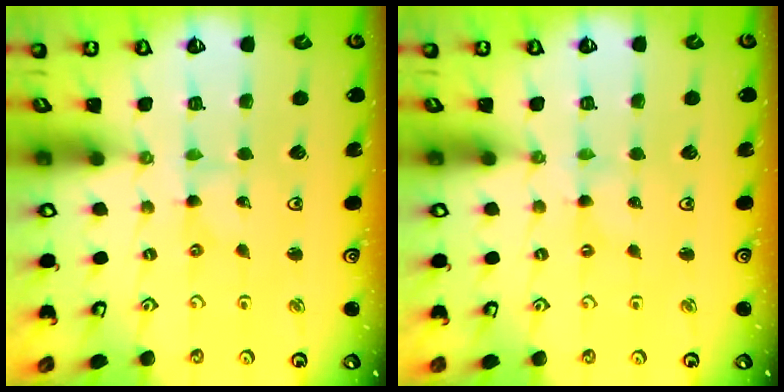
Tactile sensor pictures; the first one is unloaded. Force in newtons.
{"total": 0.0}